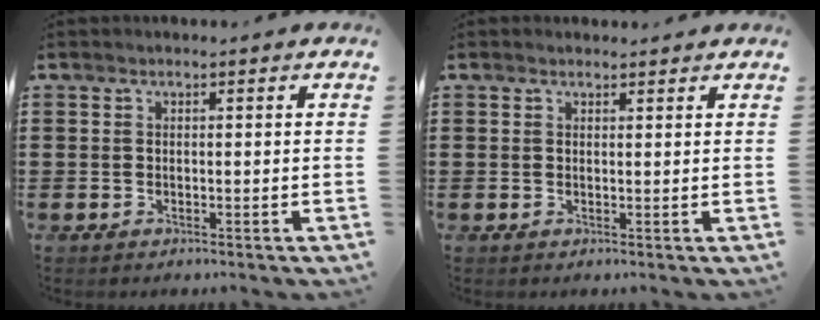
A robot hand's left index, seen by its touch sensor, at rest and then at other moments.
{"total": 0.9, "force": [0.8, 0.3, 0.1], "torque": [-0.003, 0.001, 0.017]}